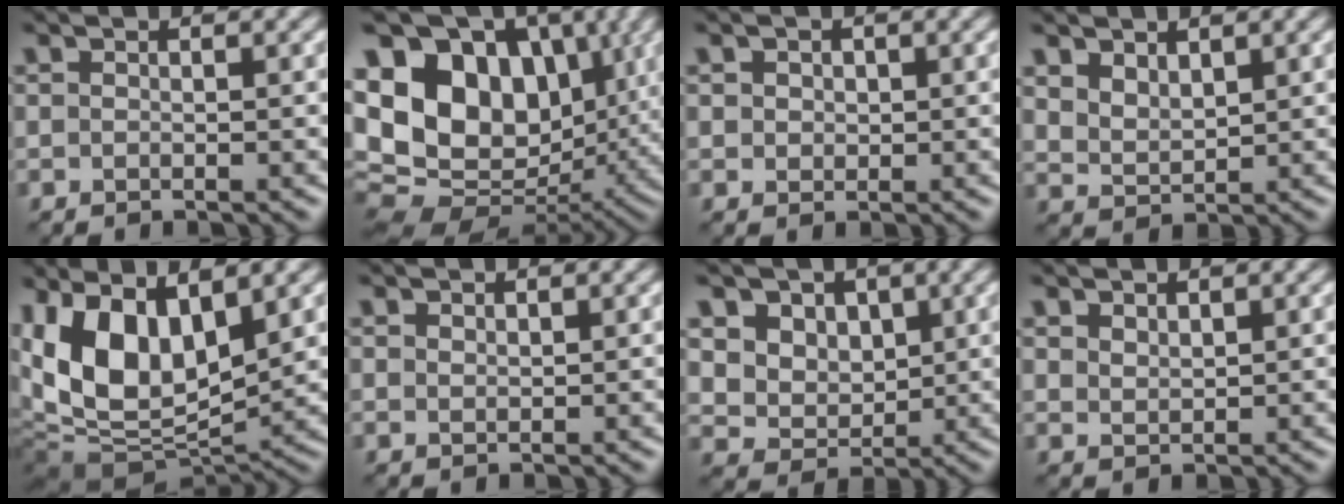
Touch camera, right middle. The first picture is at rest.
{"total": 15.1, "force": [3.6, 10.6, 10.1], "torque": [-0.204, 0.019, 0.059]}
{"total": 1.3, "force": [0.5, 1.1, 0.5], "torque": [-0.004, 0.006, 0.004]}
{"total": 2.5, "force": [1.6, 1.4, 1.3], "torque": [-0.029, -0.006, 0.038]}
{"total": 11.9, "force": [2.1, 6.4, 9.9], "torque": [-0.200, -0.013, 0.039]}
{"total": 0.8, "force": [0.6, 0.5, 0.2], "torque": [-0.004, -0.001, 0.012]}
{"total": 7.1, "force": [3.3, 5.6, 2.8], "torque": [-0.069, 0.001, 0.056]}
{"total": 1.4, "force": [1.1, 0.7, 0.5], "torque": [-0.012, -0.003, 0.025]}